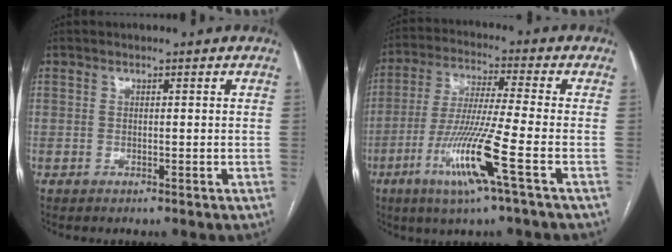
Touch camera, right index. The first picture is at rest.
{"total": 12.2, "force": [-5.1, -1.1, 11.0], "torque": [-0.220, -0.022, -0.101]}